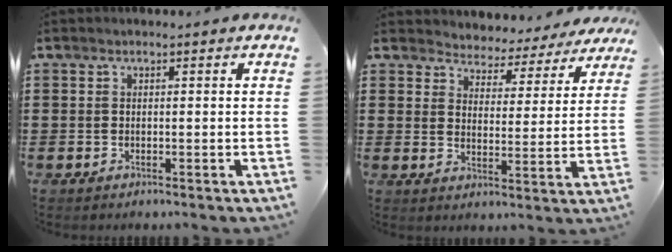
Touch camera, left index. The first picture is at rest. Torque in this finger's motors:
{"motor_torque": [2.14, 0.00, 0.48, 0.00]}